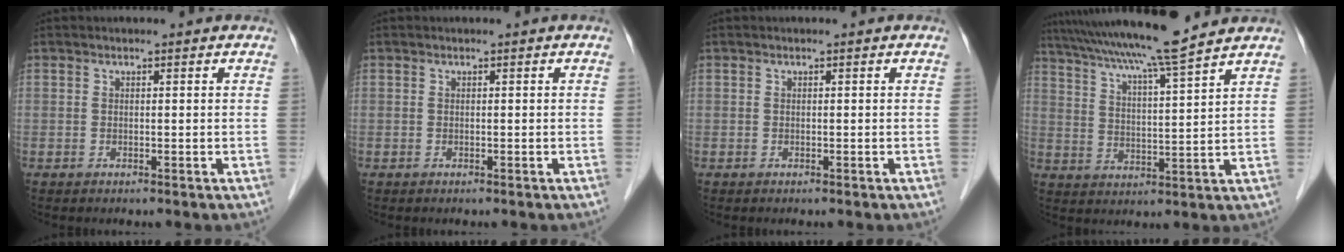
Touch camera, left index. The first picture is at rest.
{"total": 0.0}
{"total": 0.0}
{"total": 14.7, "force": [12.8, -1.2, 7.3], "torque": [-0.130, 0.006, 0.194]}